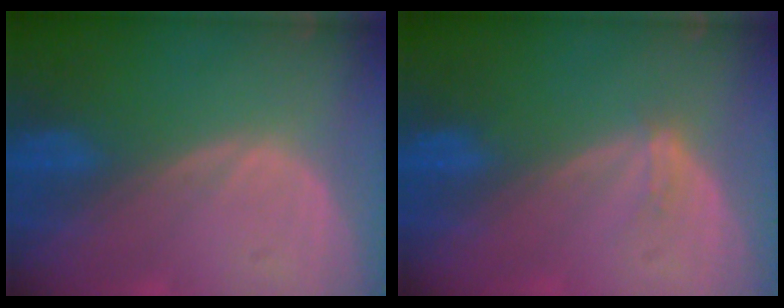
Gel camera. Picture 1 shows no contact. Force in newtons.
{"total": 1.5, "press": 1.1, "slide": 1.0}